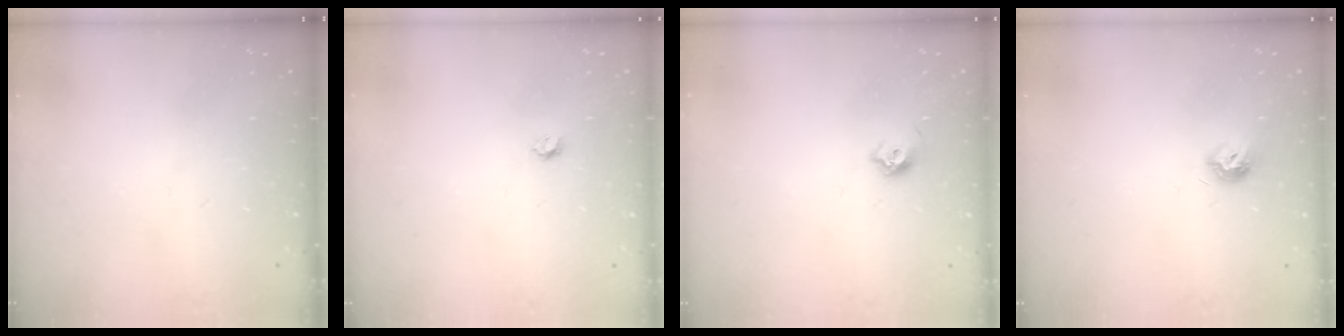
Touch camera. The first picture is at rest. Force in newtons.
{"total": 3.3, "press": 3.3, "slide": 0.3}
{"total": 5.5, "press": 5.3, "slide": 1.2}
{"total": 6.5, "press": 6.5, "slide": 0.3}